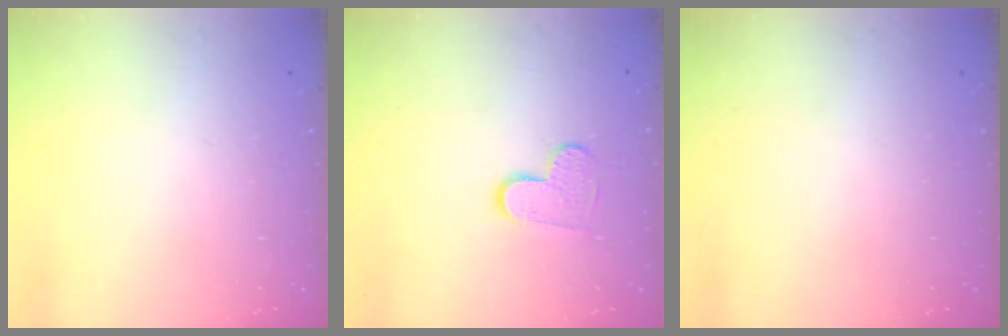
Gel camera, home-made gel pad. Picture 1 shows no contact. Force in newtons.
{"total": 6.3, "press": 6.3, "slide": 0.1}
{"total": 0.0}